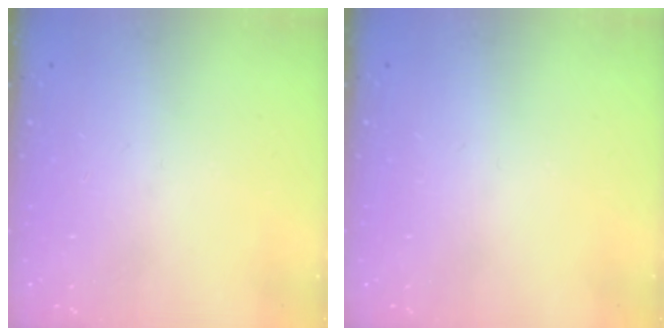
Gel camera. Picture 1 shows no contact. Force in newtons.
{"total": 0.0}